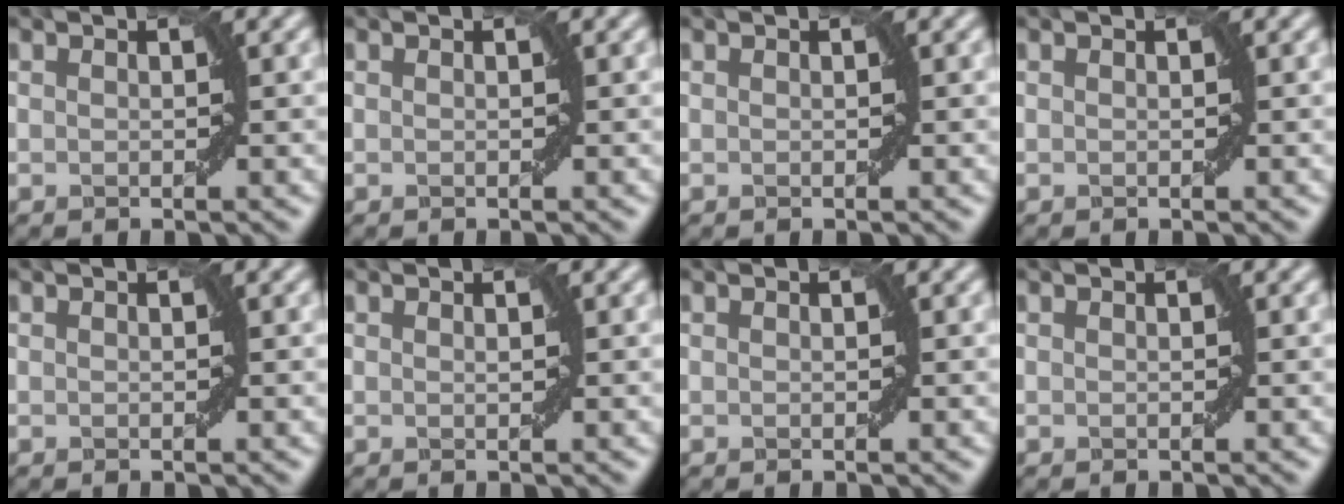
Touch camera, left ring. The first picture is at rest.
{"total": 0.0}
{"total": 0.0}
{"total": 0.0}
{"total": 0.0}
{"total": 0.0}
{"total": 0.0}
{"total": 0.0}